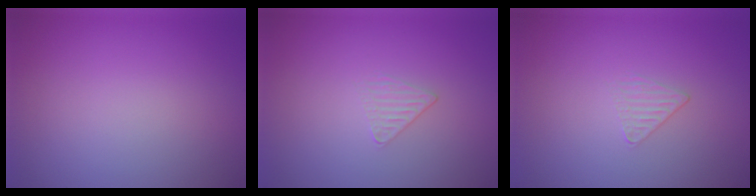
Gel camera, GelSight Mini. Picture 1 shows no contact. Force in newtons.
{"total": 1.0, "press": 0.3, "slide": 0.9}
{"total": 1.0, "press": 0.3, "slide": 0.9}